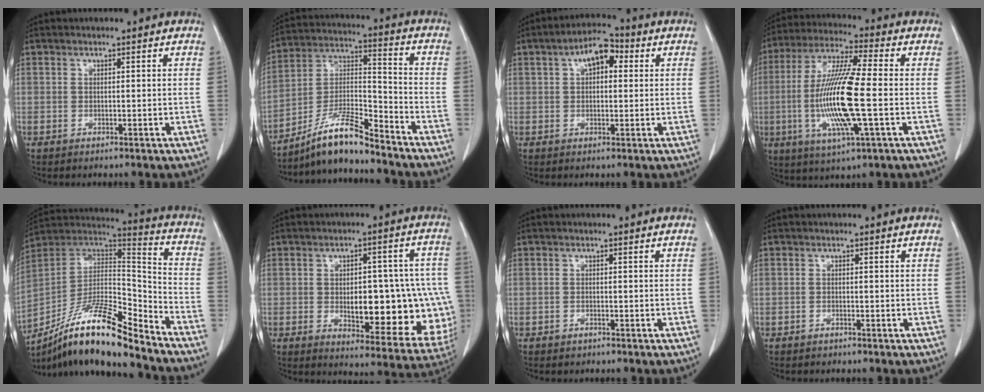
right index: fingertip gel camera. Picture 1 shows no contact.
{"total": 10.9, "force": [-9.3, 0.9, 5.6], "torque": [-0.111, 0.011, -0.170]}
{"total": 6.8, "force": [2.5, 3.9, 4.9], "torque": [-0.075, 0.028, 0.035]}
{"total": 15.5, "force": [-2.3, 1.2, 15.3], "torque": [-0.312, -0.009, -0.046]}
{"total": 18.3, "force": [-13.8, 2.7, 11.7], "torque": [-0.213, 0.015, -0.247]}
{"total": 18.5, "force": [-2.3, 7.1, 16.9], "torque": [-0.150, 0.025, 0.000]}
{"total": 1.0, "force": [-0.8, 0.6, 0.3], "torque": [-0.007, 0.002, -0.010]}
{"total": 0.8, "force": [-0.7, 0.4, 0.1], "torque": [-0.005, 0.002, -0.011]}